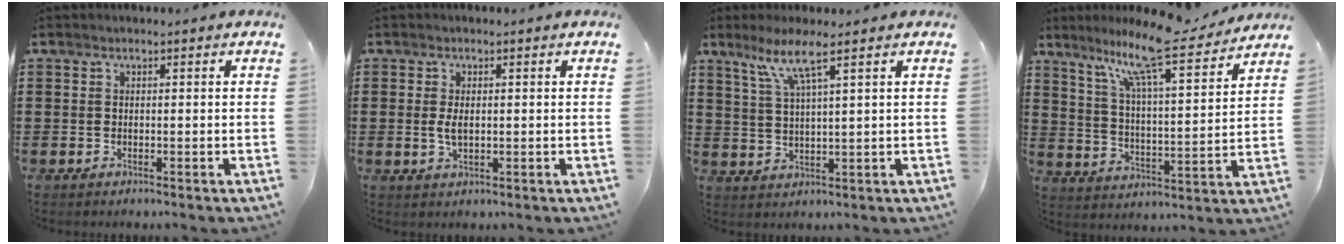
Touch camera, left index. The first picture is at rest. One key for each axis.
{"total": 2.5, "fx": 0.1, "fy": 1.1, "fz": 2.3, "tx": -0.053, "ty": 0.000, "tz": -0.001}
{"total": 6.6, "fx": 3.9, "fy": 0.3, "fz": 5.4, "tx": -0.116, "ty": 0.000, "tz": 0.068}
{"total": 12.4, "fx": 10.0, "fy": 0.9, "fz": 7.3, "tx": -0.154, "ty": -0.057, "tz": 0.165}